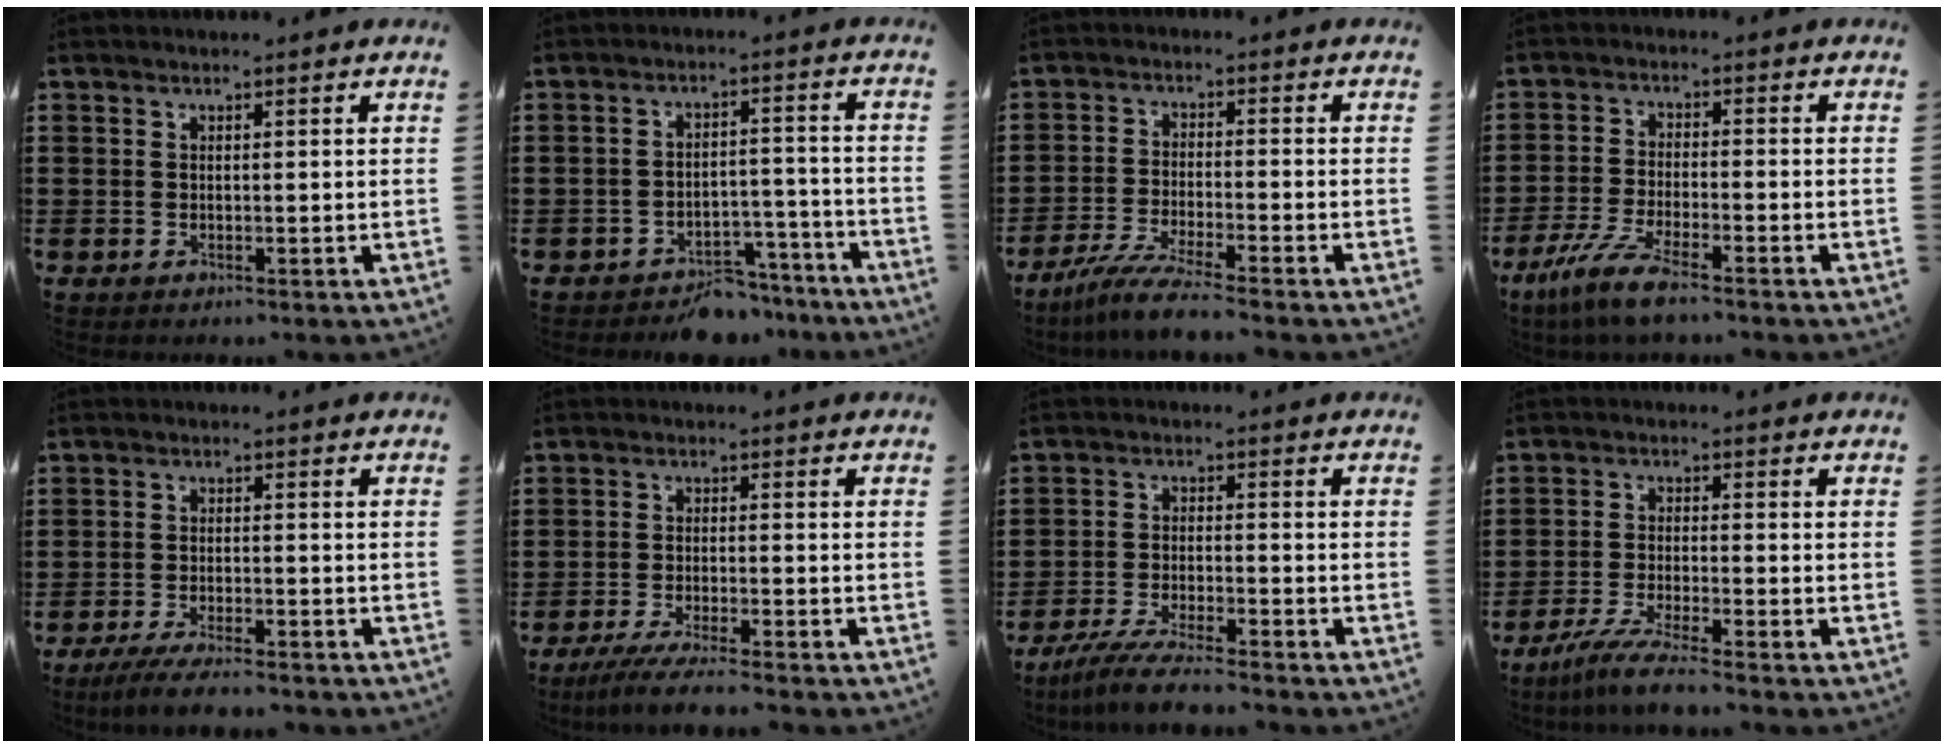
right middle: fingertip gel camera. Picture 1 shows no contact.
{"total": 5.4, "force": [-5.1, 1.6, 0.7], "torque": [-0.008, 0.020, -0.101]}
{"total": 5.8, "force": [-5.0, -0.4, 2.9], "torque": [-0.072, -0.023, -0.099]}
{"total": 6.4, "force": [-5.0, 0.4, 4.1], "torque": [-0.099, -0.018, -0.099]}
{"total": 4.1, "force": [-3.6, 0.2, 1.8], "torque": [-0.043, -0.009, -0.072]}
{"total": 4.3, "force": [-3.8, -0.2, 1.9], "torque": [-0.045, -0.014, -0.076]}
{"total": 5.8, "force": [-5.2, 0.0, 2.5], "torque": [-0.061, -0.016, -0.102]}
{"total": 5.1, "force": [-4.3, -0.4, 2.8], "torque": [-0.066, -0.019, -0.084]}